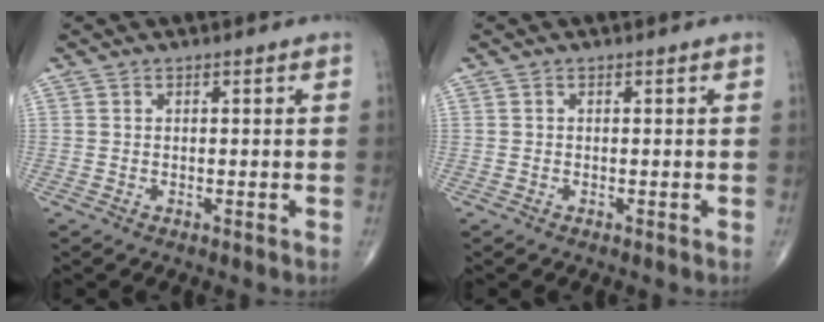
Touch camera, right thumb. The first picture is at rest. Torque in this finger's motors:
{"motor_torque": [-0.38, -0.29, -0.37, -0.22, 0.01]}